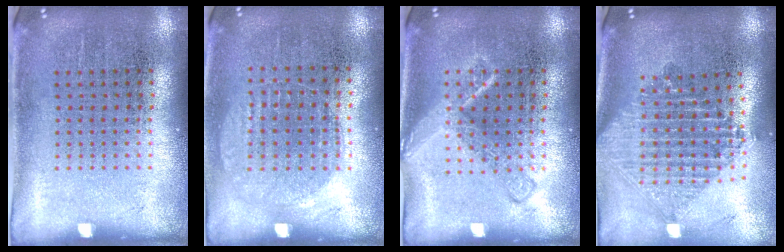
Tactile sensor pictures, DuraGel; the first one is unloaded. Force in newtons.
{"total": 1.0, "press": 0.9, "slide": 0.4}
{"total": 2.3, "press": 2.3, "slide": 0.3}
{"total": 2.2, "press": 1.7, "slide": 1.4}